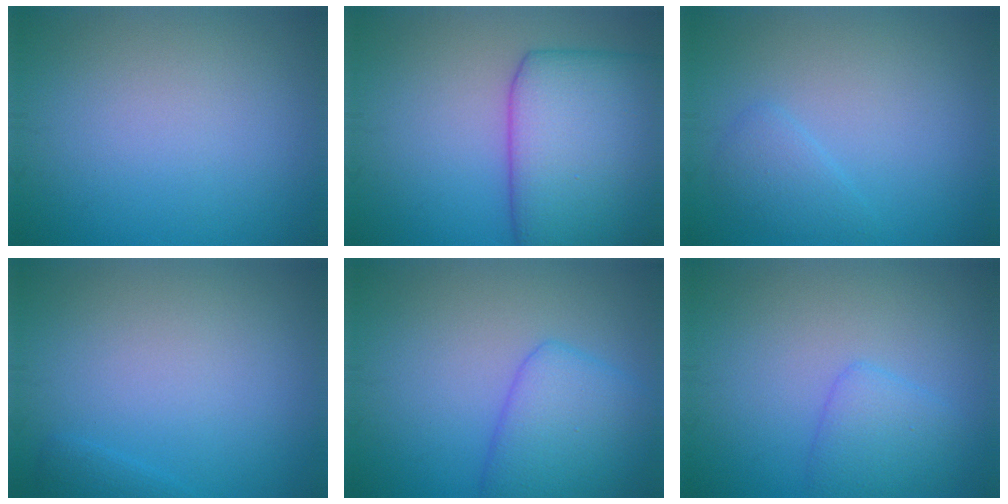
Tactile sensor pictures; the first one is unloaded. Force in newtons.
{"total": 10.6, "press": 10.6, "slide": 0.3}
{"total": 1.7, "press": 1.7, "slide": 0.1}
{"total": 0.8, "press": 0.8, "slide": 0.1}
{"total": 4.8, "press": 4.8, "slide": 0.1}
{"total": 2.5, "press": 2.4, "slide": 0.2}